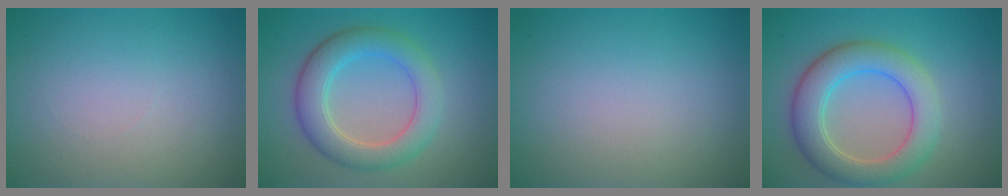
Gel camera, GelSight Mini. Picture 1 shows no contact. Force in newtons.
{"total": 5.2, "press": 5.2, "slide": 0.2}
{"total": 0.0}
{"total": 6.0, "press": 6.0, "slide": 0.1}